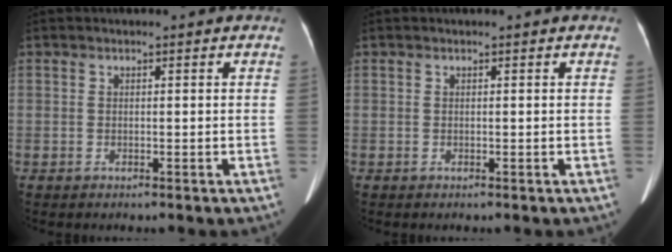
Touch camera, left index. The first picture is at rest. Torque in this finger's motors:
{"motor_torque": [0.02, -0.01, 0.01, 0.00]}